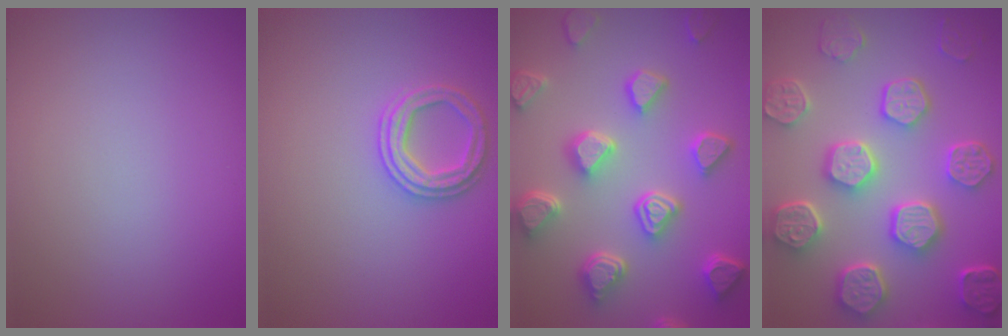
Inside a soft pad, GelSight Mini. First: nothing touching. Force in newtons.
{"total": 2.4, "press": 2.4, "slide": 0.1}
{"total": 7.1, "press": 5.7, "slide": 4.2}
{"total": 8.2, "press": 6.5, "slide": 5.0}